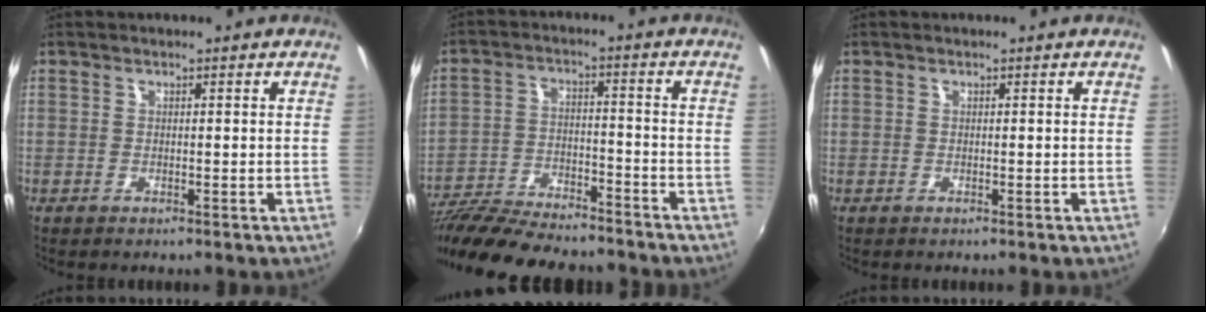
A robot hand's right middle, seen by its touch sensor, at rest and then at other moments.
{"total": 19.4, "force": [-17.0, 4.0, 8.6], "torque": [-0.176, -0.028, -0.275]}
{"total": 0.0}